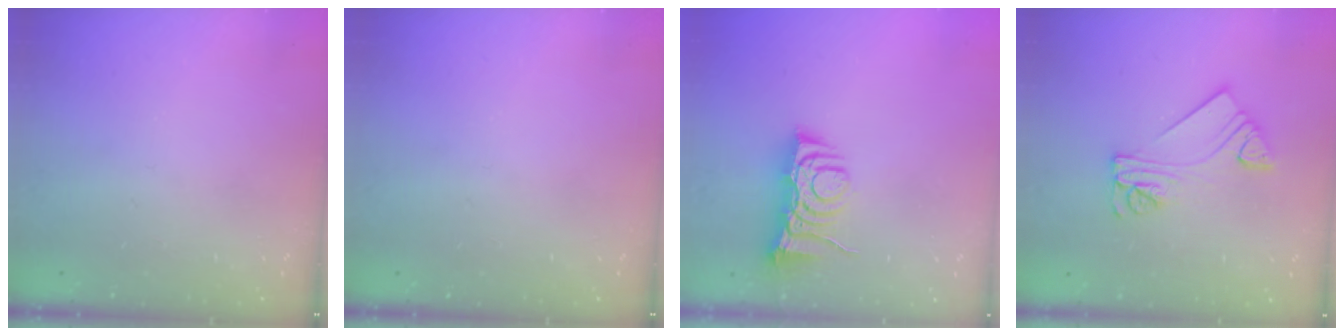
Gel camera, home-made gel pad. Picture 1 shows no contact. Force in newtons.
{"total": 0.0}
{"total": 8.3, "press": 8.2, "slide": 1.1}
{"total": 9.7, "press": 9.7, "slide": 0.9}